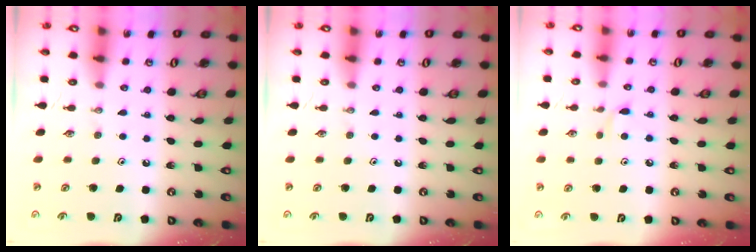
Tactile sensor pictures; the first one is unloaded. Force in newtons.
{"total": 0.0}
{"total": 5.0, "press": 5.0, "slide": 0.7}